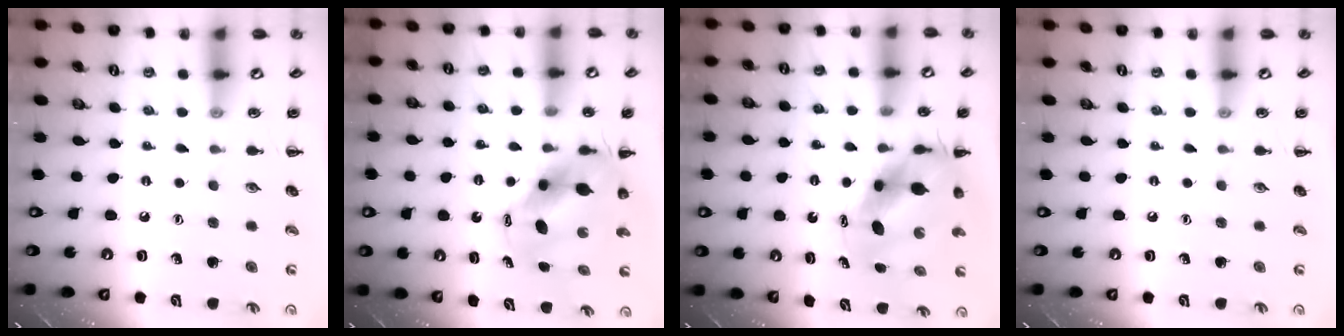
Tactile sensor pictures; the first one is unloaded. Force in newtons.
{"total": 8.2, "press": 7.8, "slide": 2.2}
{"total": 7.6, "press": 7.4, "slide": 1.8}
{"total": 0.0}